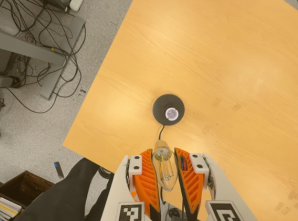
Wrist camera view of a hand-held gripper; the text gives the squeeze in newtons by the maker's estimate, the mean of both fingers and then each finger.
{"total": 22.4, "left": 24.9, "right": 19.8}